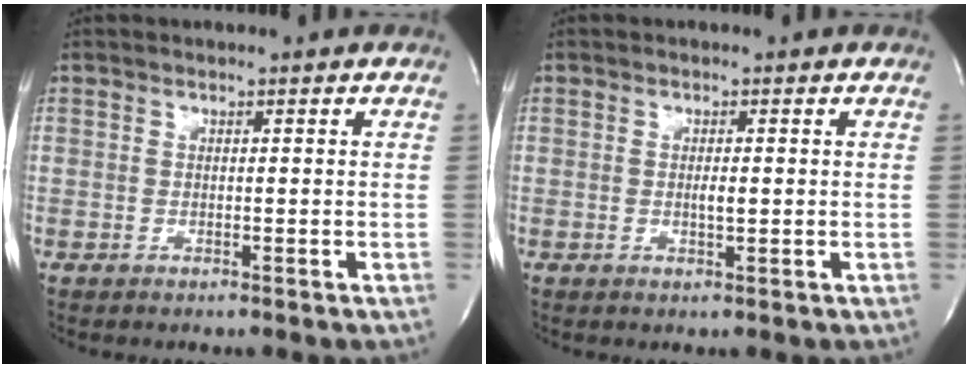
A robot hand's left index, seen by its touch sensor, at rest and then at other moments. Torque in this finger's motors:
{"motor_torque": [0.12, 0.07, 0.03, 0.00]}